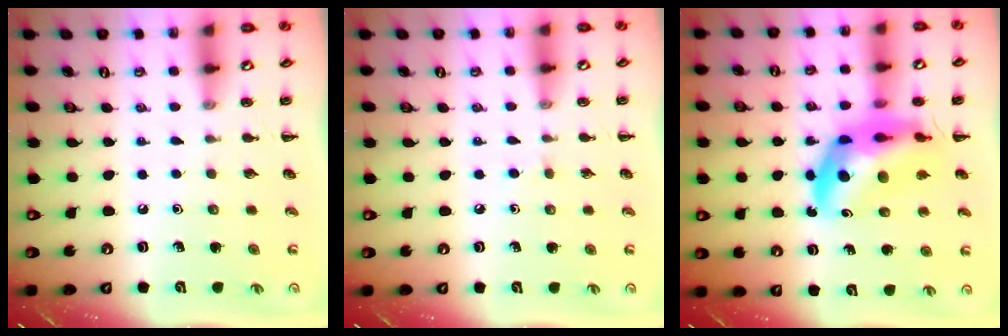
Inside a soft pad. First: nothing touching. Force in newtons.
{"total": 1.6, "press": 1.4, "slide": 0.8}
{"total": 15.4, "press": 14.8, "slide": 4.2}